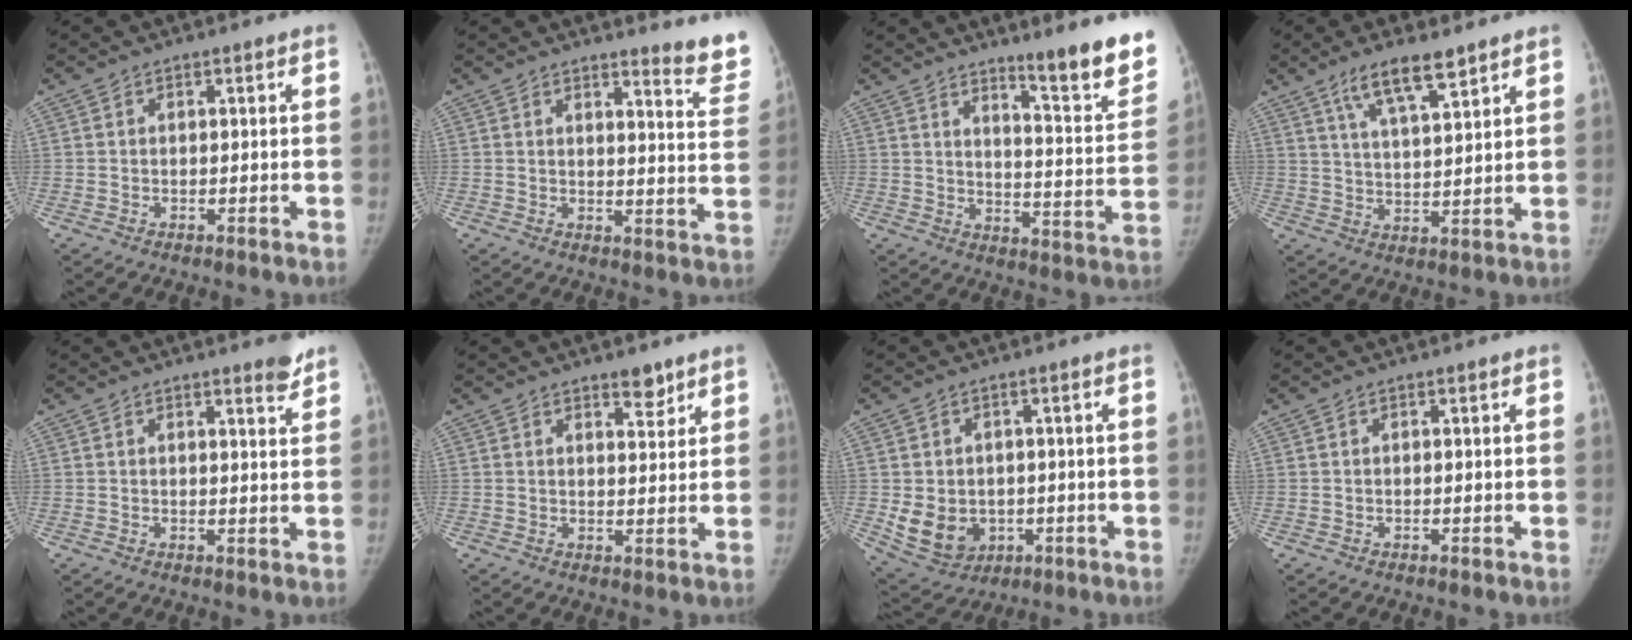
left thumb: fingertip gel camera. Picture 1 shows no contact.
{"total": 9.5, "force": [8.7, 0.7, 3.8], "torque": [-0.020, -0.090, 0.087]}
{"total": 15.2, "force": [10.8, 2.0, 10.6], "torque": [-0.112, -0.089, 0.157]}
{"total": 9.0, "force": [6.2, 2.1, 6.2], "torque": [-0.101, -0.032, 0.116]}
{"total": 3.2, "force": [2.6, 0.5, 1.8], "torque": [-0.015, -0.020, 0.032]}
{"total": 3.8, "force": [2.9, 1.4, 2.0], "torque": [-0.012, -0.021, 0.043]}
{"total": 9.6, "force": [-1.4, 8.0, 5.1], "torque": [-0.071, 0.001, 0.002]}
{"total": 0.0}